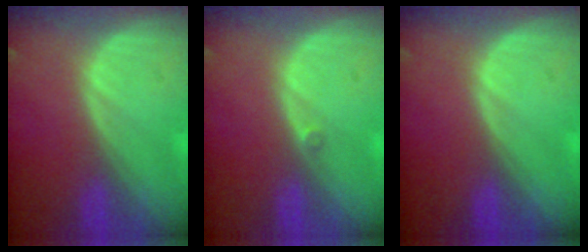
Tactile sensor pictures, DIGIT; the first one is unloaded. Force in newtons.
{"total": 0.6, "press": 0.5, "slide": 0.3}
{"total": 0.0}